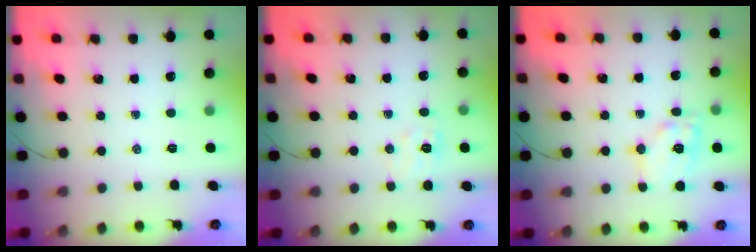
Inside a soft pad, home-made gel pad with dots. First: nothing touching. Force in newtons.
{"total": 5.4, "press": 5.3, "slide": 1.1}
{"total": 11.1, "press": 11.0, "slide": 1.5}